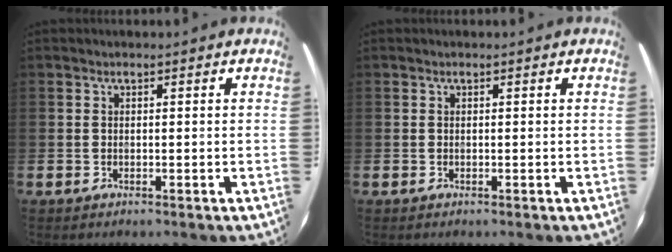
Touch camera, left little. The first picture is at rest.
{"total": 0.0}